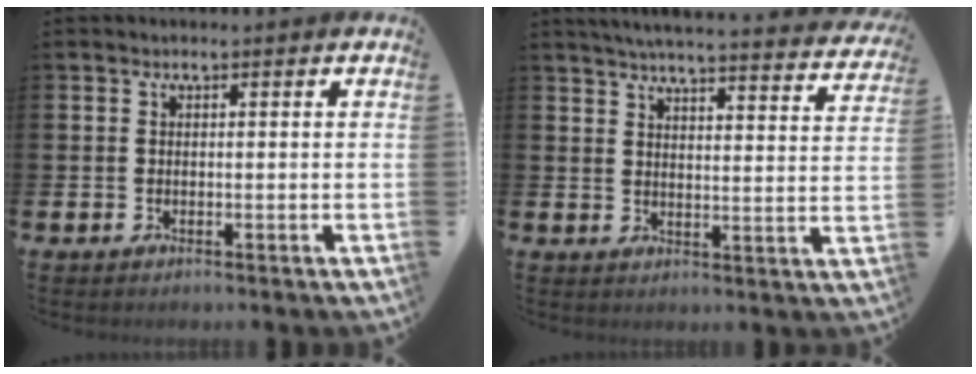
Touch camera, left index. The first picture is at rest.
{"total": 5.0, "force": [4.8, 0.0, 1.2], "torque": [-0.036, -0.037, 0.081]}